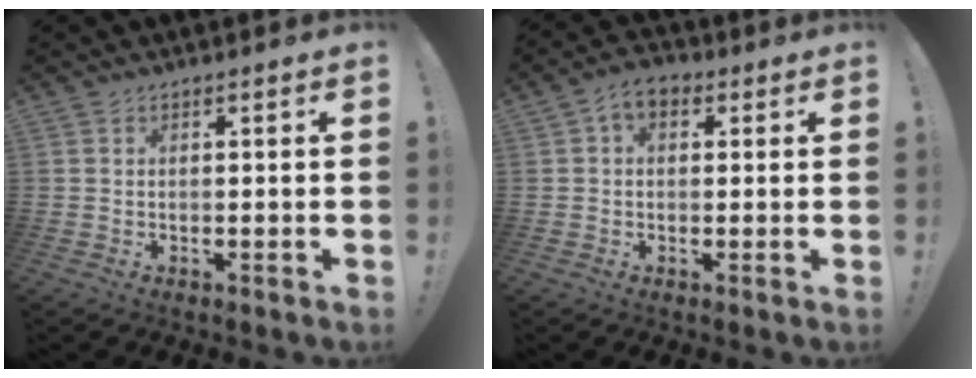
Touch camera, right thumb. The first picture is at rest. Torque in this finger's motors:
{"motor_torque": [0.37, 1.34, 0.21, -0.10, 0.01]}